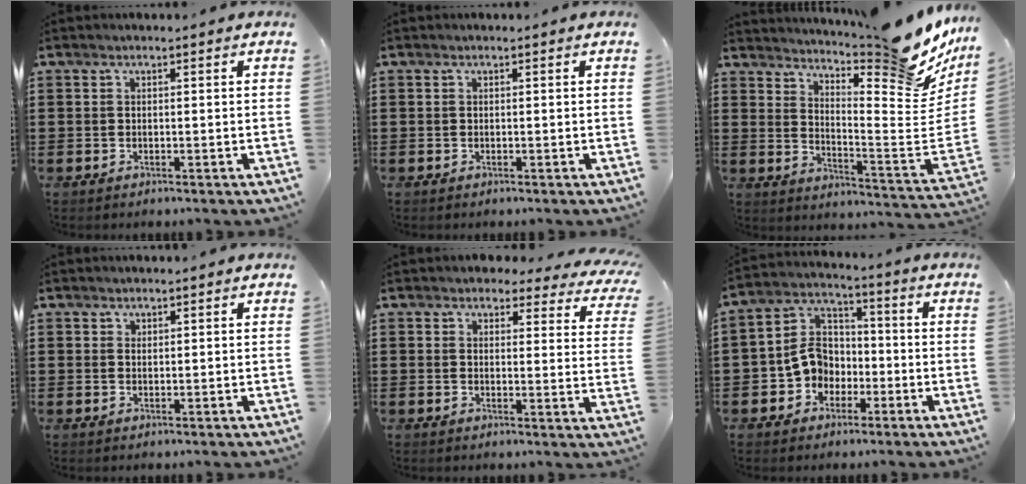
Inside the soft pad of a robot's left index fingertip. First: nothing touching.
{"total": 0.0}
{"total": 11.1, "force": [9.0, 1.9, 6.1], "torque": [-0.091, -0.094, 0.142]}
{"total": 0.7, "force": [0.6, 0.3, 0.0], "torque": [-0.003, 0.001, 0.013]}
{"total": 3.4, "force": [3.1, 1.3, 0.8], "torque": [-0.022, -0.009, 0.053]}
{"total": 7.2, "force": [-2.1, 6.2, 3.0], "torque": [-0.090, 0.013, -0.043]}